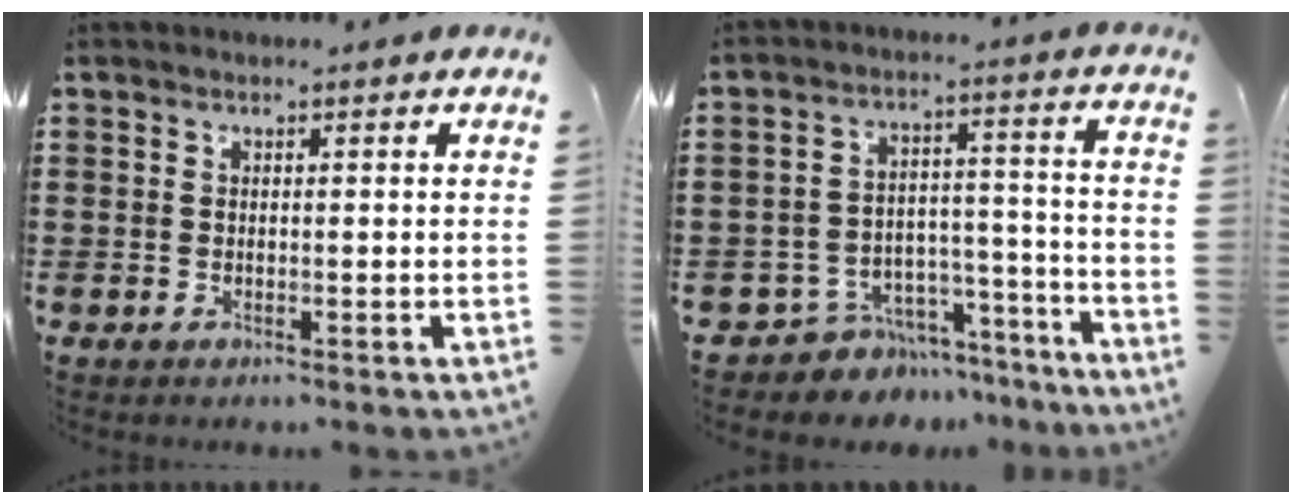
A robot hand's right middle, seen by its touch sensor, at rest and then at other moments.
{"total": 6.2, "force": [-5.8, 2.4, 0.2], "torque": [-0.006, 0.022, -0.113]}